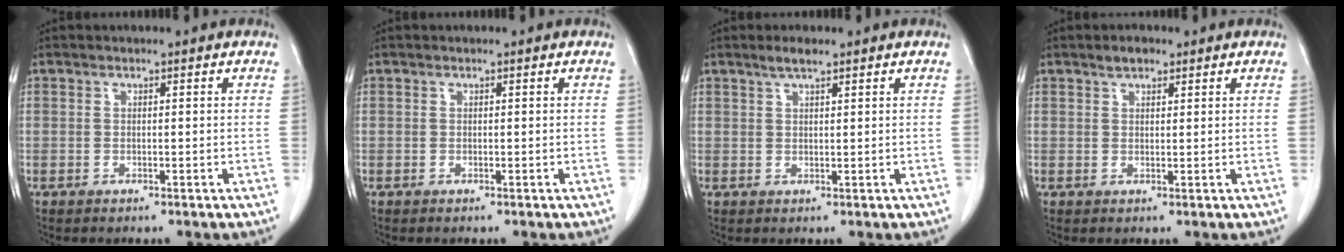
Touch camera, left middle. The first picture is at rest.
{"total": 0.0}
{"total": 2.2, "force": [1.7, 0.3, 1.4], "torque": [-0.033, 0.004, 0.032]}
{"total": 2.0, "force": [1.4, 0.9, 1.0], "torque": [-0.020, 0.003, 0.023]}